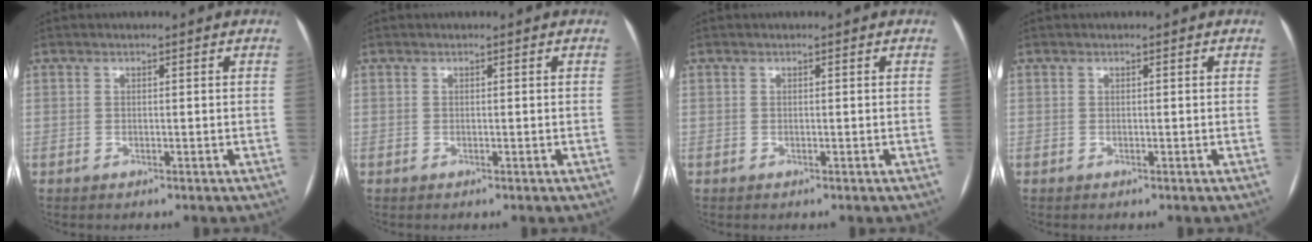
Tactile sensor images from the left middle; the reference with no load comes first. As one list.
[{"total": 0.0}, {"total": 0.0}, {"total": 0.0}]